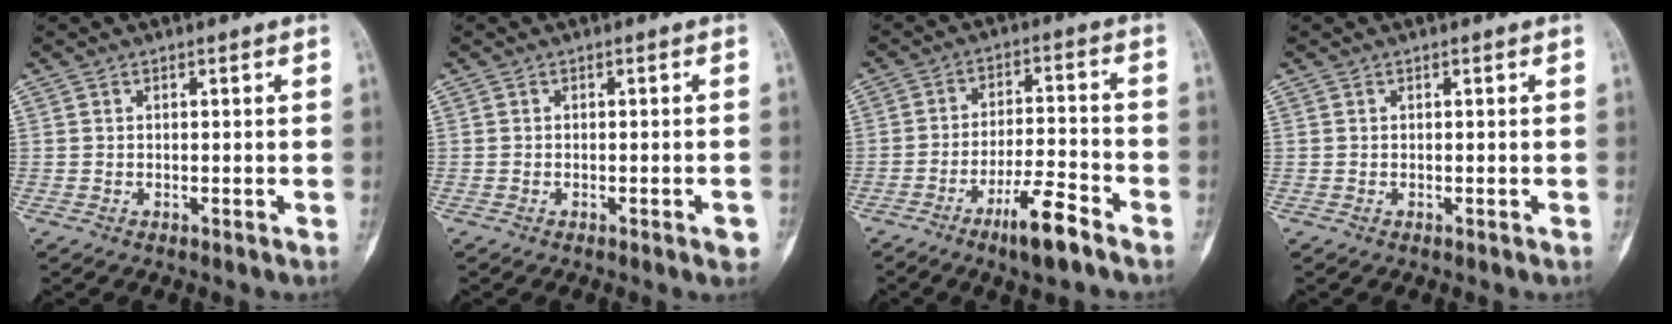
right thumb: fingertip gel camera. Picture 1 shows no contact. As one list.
[{"total": 2.0, "force": [-0.9, 0.5, 1.7], "torque": [-0.021, 0.003, -0.012]}, {"total": 9.4, "force": [-6.1, 1.9, 6.9], "torque": [-0.123, 0.037, -0.103]}, {"total": 0.0}]